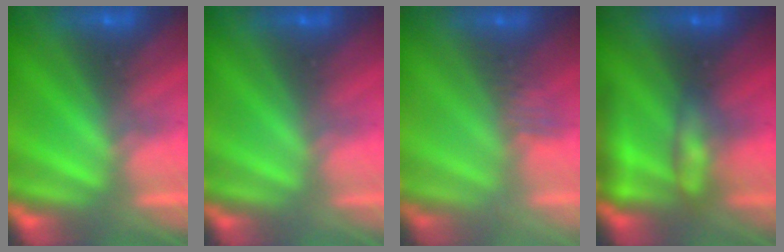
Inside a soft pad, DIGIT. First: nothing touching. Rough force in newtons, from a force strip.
{"total": 2.4}
{"total": 3.2}
{"total": 6.4}